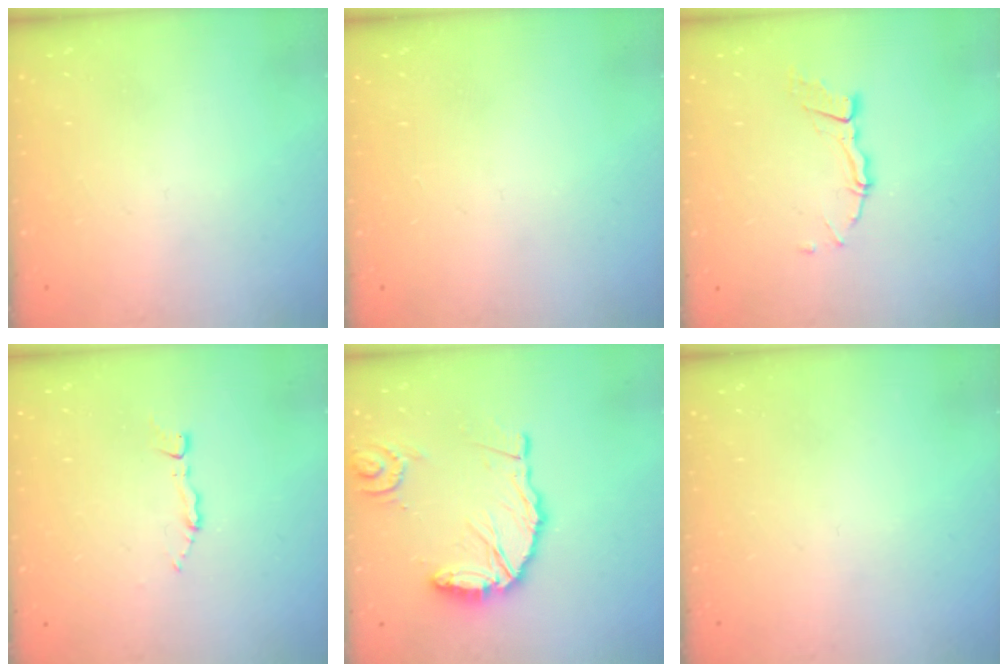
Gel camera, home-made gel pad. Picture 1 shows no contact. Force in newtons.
{"total": 1.6, "press": 1.5, "slide": 0.5}
{"total": 5.8, "press": 5.8, "slide": 0.1}
{"total": 2.8, "press": 2.8, "slide": 0.4}
{"total": 14.7, "press": 14.5, "slide": 1.9}
{"total": 0.0}